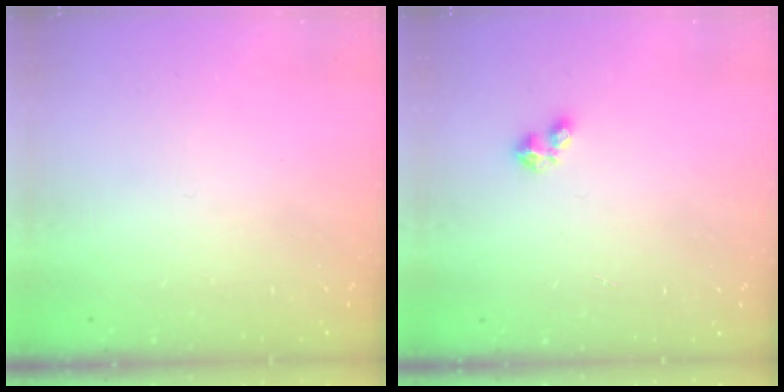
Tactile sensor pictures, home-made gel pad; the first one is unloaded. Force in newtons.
{"total": 2.4, "press": 2.4, "slide": 0.4}